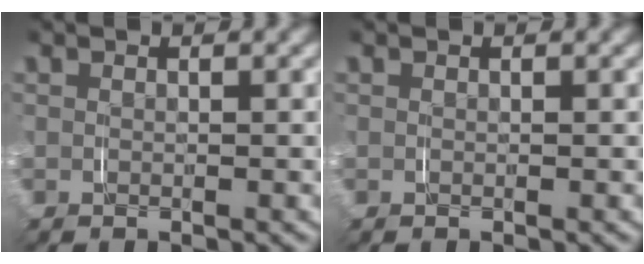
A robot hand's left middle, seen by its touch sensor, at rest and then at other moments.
{"total": 0.0}